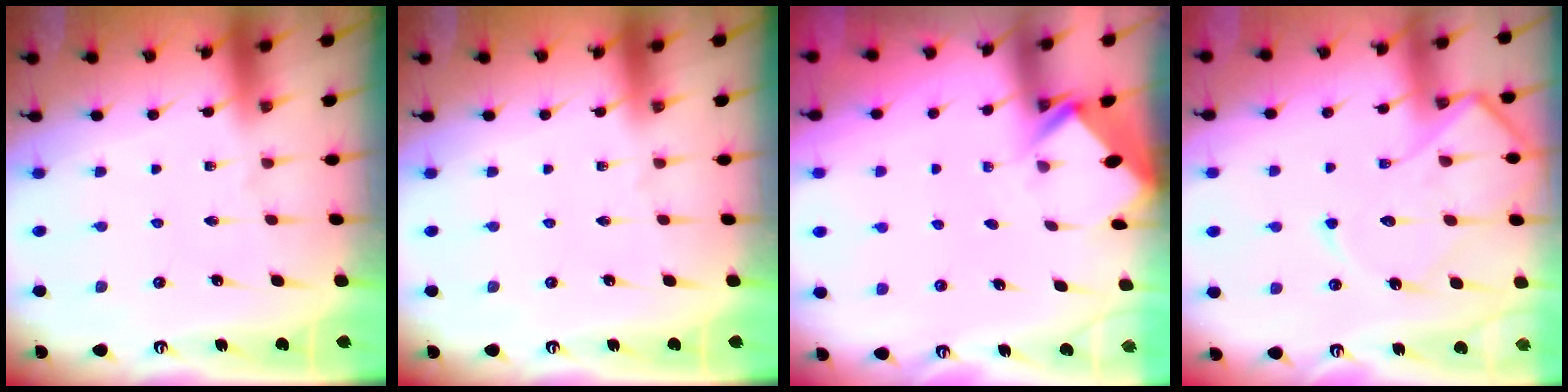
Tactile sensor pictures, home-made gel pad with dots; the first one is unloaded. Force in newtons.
{"total": 0.0}
{"total": 2.7, "press": 2.7, "slide": 0.1}
{"total": 12.3, "press": 12.3, "slide": 1.3}